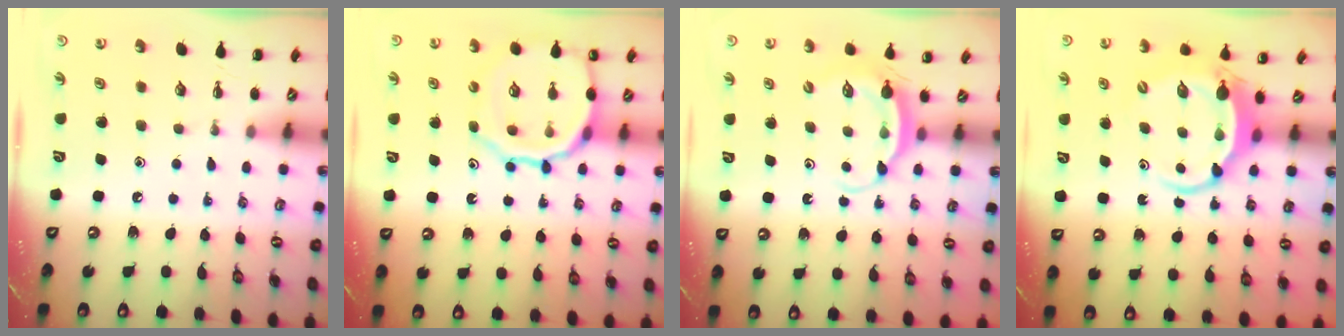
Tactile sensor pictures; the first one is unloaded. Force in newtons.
{"total": 14.6, "press": 14.5, "slide": 1.7}
{"total": 6.5, "press": 6.4, "slide": 0.7}
{"total": 5.6, "press": 5.5, "slide": 1.0}